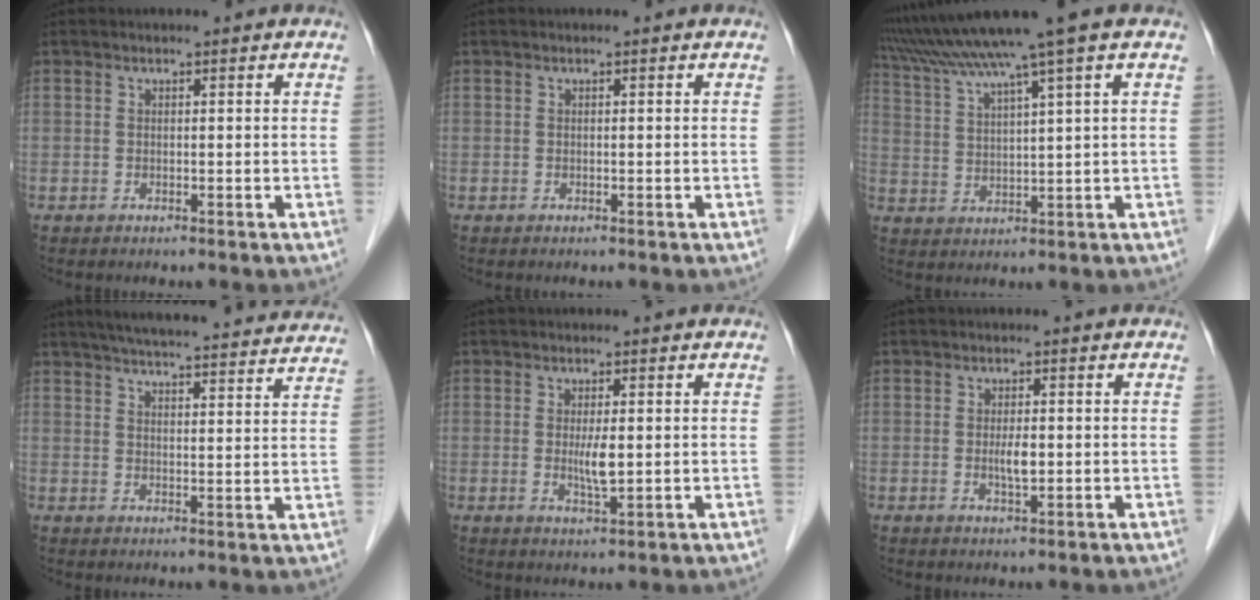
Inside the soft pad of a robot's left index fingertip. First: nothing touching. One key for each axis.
{"total": 0.0}
{"total": 11.3, "fx": 8.7, "fy": -2.5, "fz": 6.8, "tx": -0.121, "ty": 0.016, "tz": 0.149}
{"total": 26.2, "fx": 24.2, "fy": 2.3, "fz": 9.8, "tx": -0.152, "ty": -0.010, "tz": 0.301}
{"total": 3.3, "fx": 0.1, "fy": 0.5, "fz": 3.2, "tx": -0.061, "ty": -0.006, "tz": 0.003}
{"total": 2.7, "fx": -0.3, "fy": 0.7, "fz": 2.6, "tx": -0.052, "ty": -0.001, "tz": -0.003}